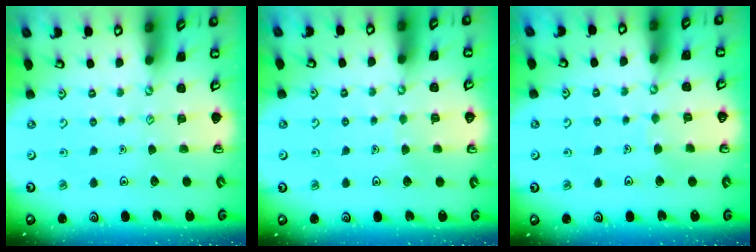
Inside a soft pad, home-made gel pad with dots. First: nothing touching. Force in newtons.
{"total": 2.4, "press": 2.4, "slide": 0.2}
{"total": 3.6, "press": 3.6, "slide": 0.3}